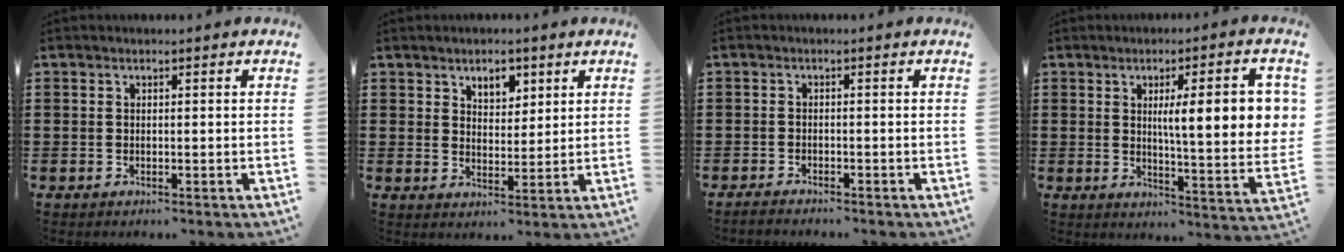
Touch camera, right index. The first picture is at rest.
{"total": 3.9, "force": [2.7, 2.3, 1.7], "torque": [-0.025, 0.004, 0.047]}
{"total": 1.4, "force": [-1.4, 0.1, 0.0], "torque": [-0.004, 0.004, -0.029]}
{"total": 10.6, "force": [2.5, 1.7, 10.1], "torque": [-0.164, 0.000, 0.034]}